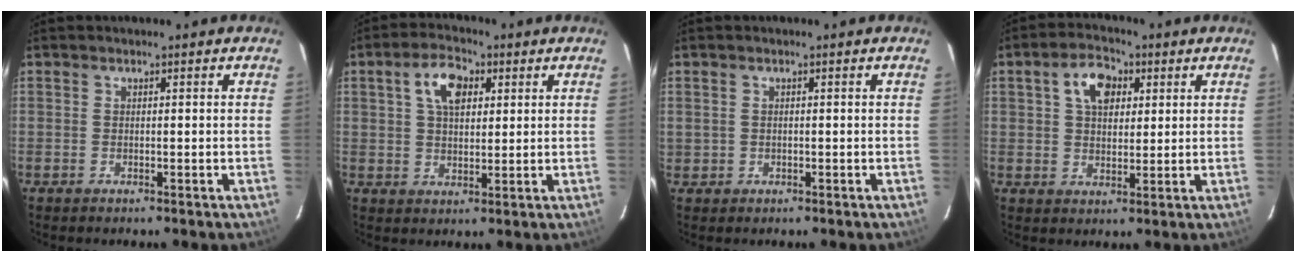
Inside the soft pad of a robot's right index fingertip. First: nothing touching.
{"total": 7.0, "force": [2.6, 4.0, 5.2], "torque": [-0.092, 0.022, 0.047]}
{"total": 1.2, "force": [0.1, 1.0, 0.5], "torque": [-0.010, 0.003, 0.006]}
{"total": 7.2, "force": [2.6, 4.6, 4.8], "torque": [-0.082, 0.026, 0.048]}